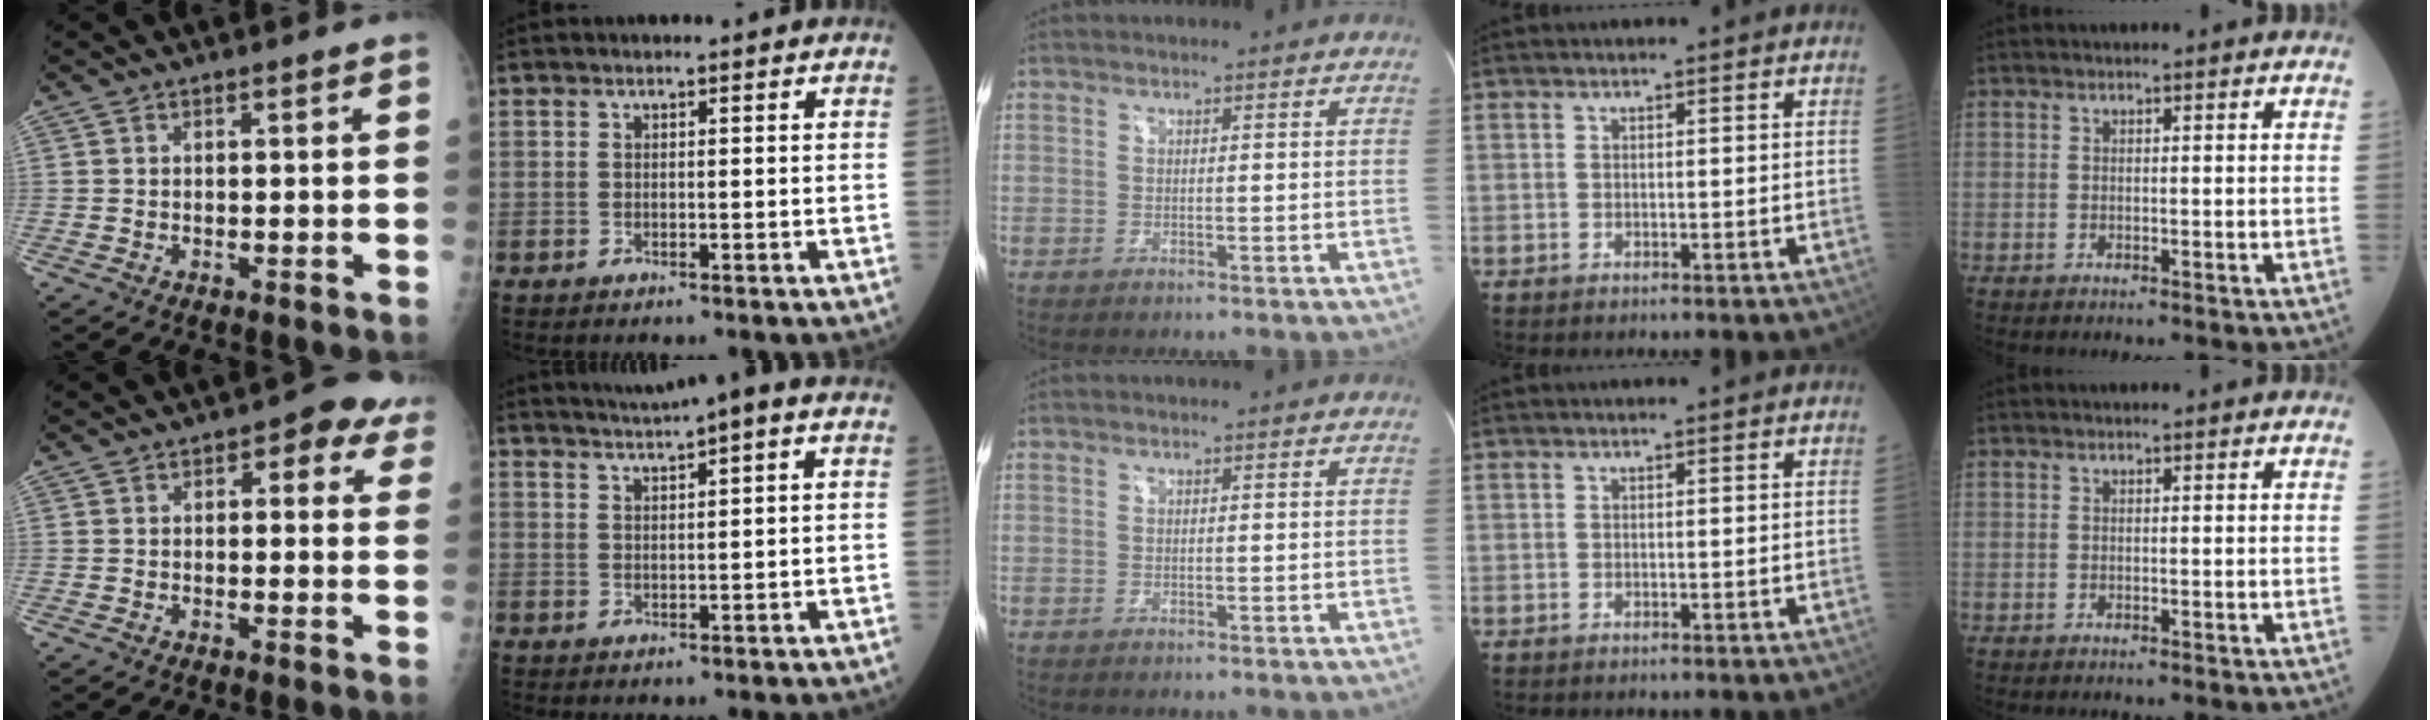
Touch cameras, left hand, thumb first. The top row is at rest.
{"thumb": {"total": 6.0, "force": [3.0, 3.3, 4.0], "torque": [-0.006, -0.003, 0.025]}, "index": {"total": 6.0, "force": [4.3, 0.0, 4.2], "torque": [-0.075, 0.027, 0.069]}}